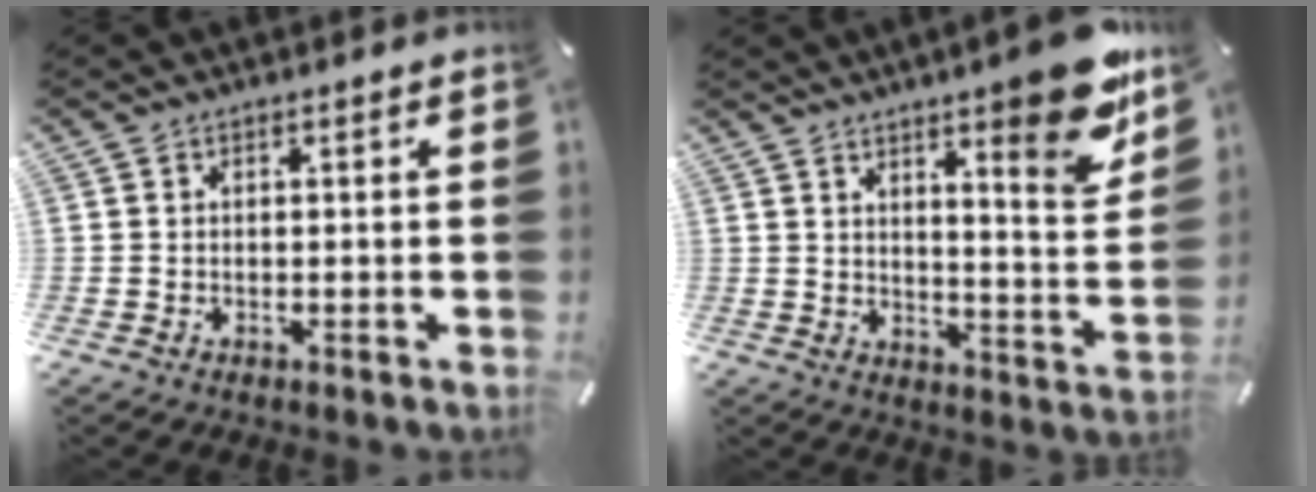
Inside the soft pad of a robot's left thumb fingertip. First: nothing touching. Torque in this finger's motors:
{"motor_torque": [2.40, 1.14, 0.29, -0.36, 0.12]}